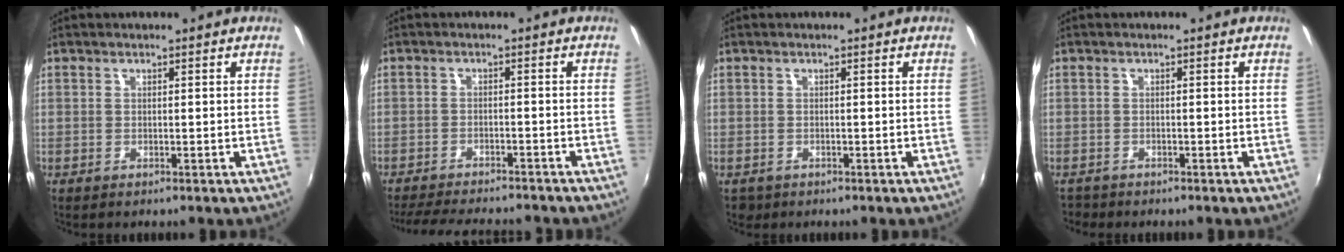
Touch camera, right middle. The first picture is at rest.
{"total": 12.8, "force": [-11.4, 2.3, 5.3], "torque": [-0.118, -0.016, -0.170]}
{"total": 1.7, "force": [-0.9, 1.3, 0.4], "torque": [-0.012, -0.005, -0.013]}
{"total": 2.0, "force": [-1.8, 0.9, 0.1], "torque": [-0.009, -0.004, -0.033]}